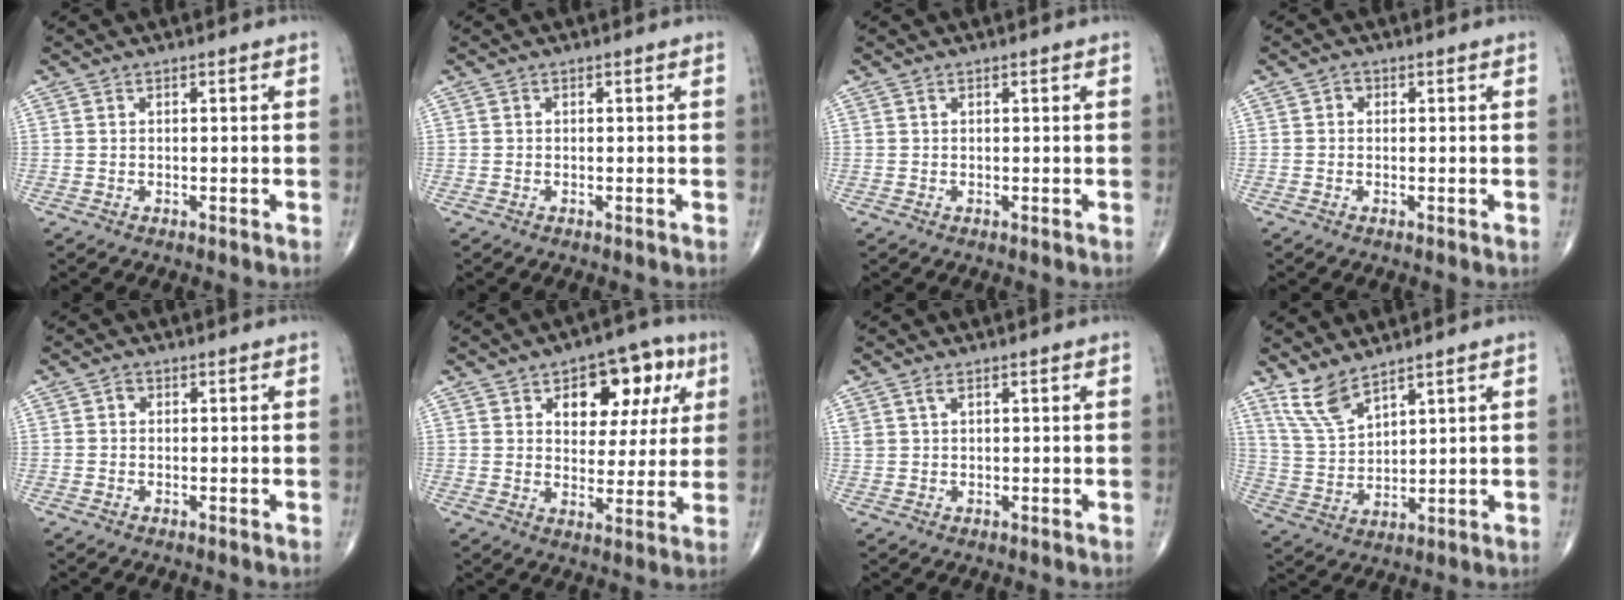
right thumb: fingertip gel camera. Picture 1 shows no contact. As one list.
[{"total": 0.0}, {"total": 0.0}, {"total": 1.0, "force": [0.1, 0.9, 0.4], "torque": [0.001, 0.004, -0.004]}, {"total": 0.9, "force": [0.1, 0.8, 0.4], "torque": [-0.001, 0.003, -0.002]}, {"total": 13.4, "force": [5.3, 8.0, 9.4], "torque": [-0.077, -0.004, 0.075]}, {"total": 1.6, "force": [0.9, 0.7, 1.0], "torque": [-0.027, 0.009, 0.024]}, {"total": 7.4, "force": [5.8, 2.2, 3.9], "torque": [-0.080, -0.035, 0.131]}]